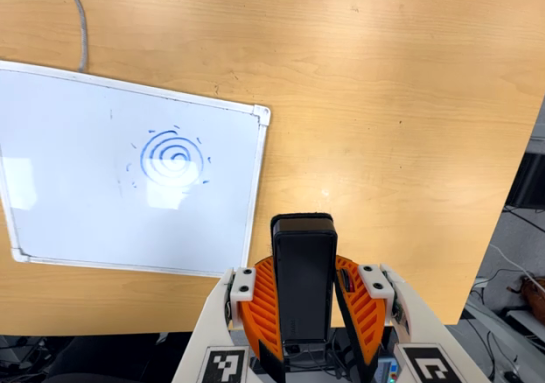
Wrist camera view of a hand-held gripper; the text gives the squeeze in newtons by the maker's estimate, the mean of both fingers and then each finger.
{"total": 7.1, "left": 5.5, "right": 8.7}